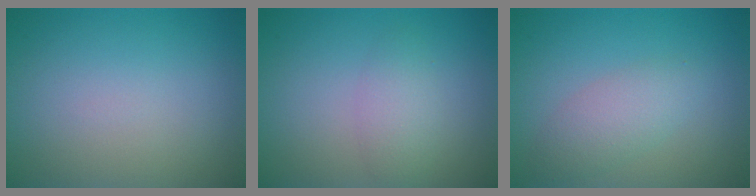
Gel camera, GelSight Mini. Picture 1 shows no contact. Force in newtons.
{"total": 2.1, "press": 2.1, "slide": 0.1}
{"total": 2.8, "press": 2.8, "slide": 0.1}